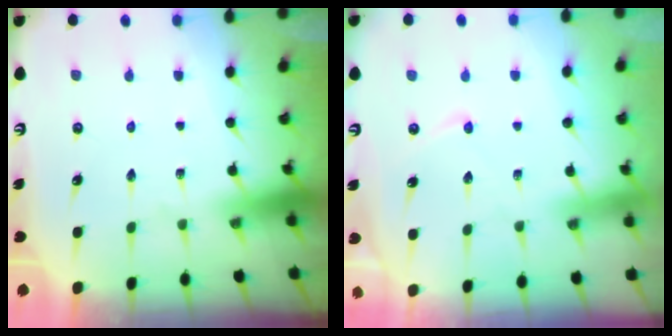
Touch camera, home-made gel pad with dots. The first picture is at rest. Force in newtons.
{"total": 2.9, "press": 2.9, "slide": 0.3}